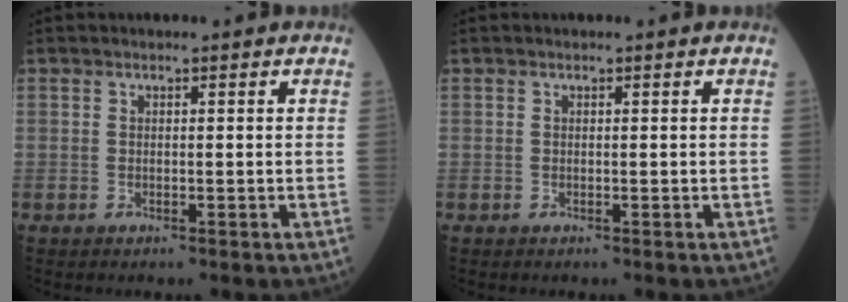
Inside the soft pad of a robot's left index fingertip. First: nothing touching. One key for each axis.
{"total": 0.0}